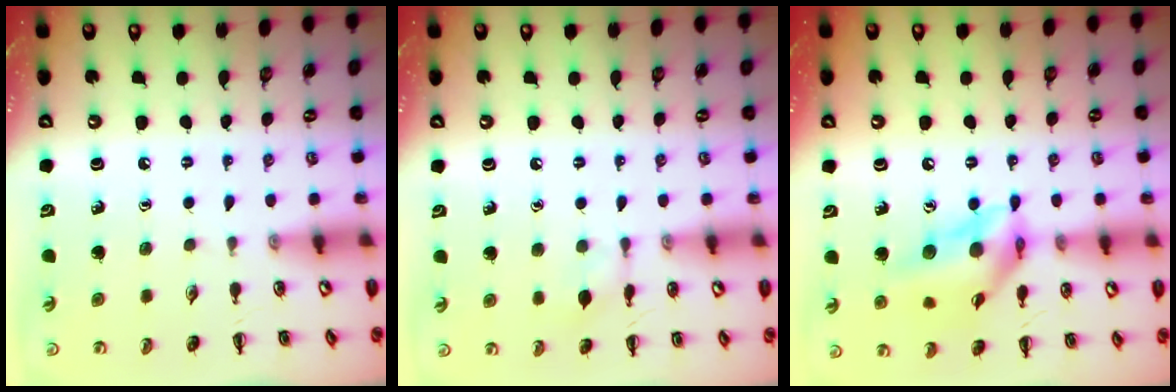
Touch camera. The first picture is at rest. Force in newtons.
{"total": 5.5, "press": 5.3, "slide": 1.4}
{"total": 16.5, "press": 16.1, "slide": 3.4}